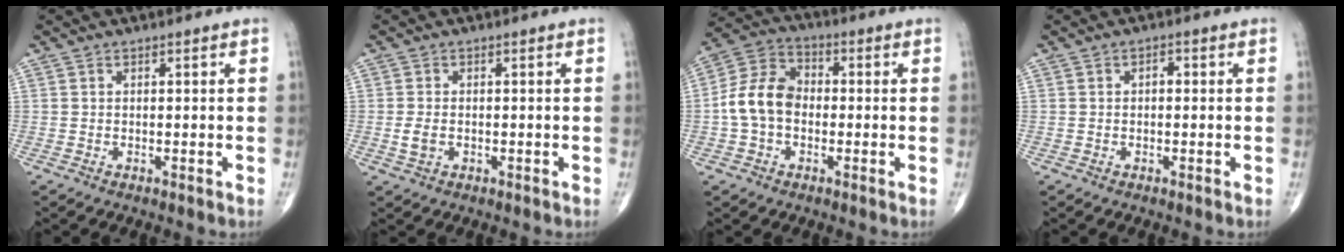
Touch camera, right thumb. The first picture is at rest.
{"total": 2.5, "force": [-0.4, 1.6, 1.8], "torque": [-0.041, 0.002, -0.006]}
{"total": 10.2, "force": [-1.0, 7.5, 6.8], "torque": [-0.123, 0.035, -0.032]}
{"total": 1.4, "force": [0.0, 0.9, 1.1], "torque": [-0.013, 0.006, -0.004]}